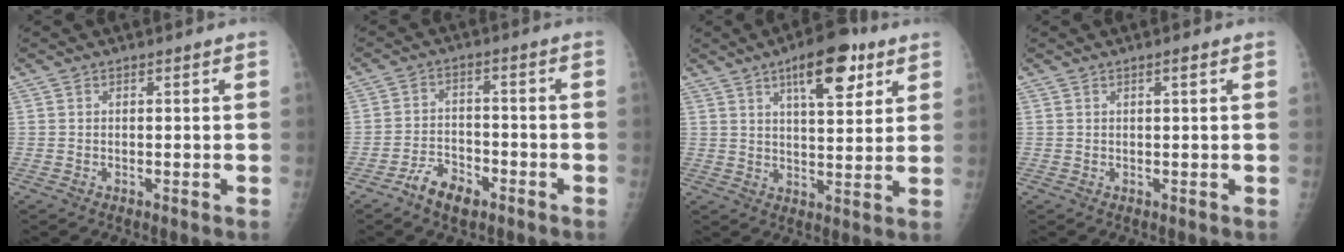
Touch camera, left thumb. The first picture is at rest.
{"total": 6.4, "force": [-4.3, 3.4, 3.3], "torque": [-0.051, 0.026, -0.075]}
{"total": 11.8, "force": [6.2, 4.5, 9.0], "torque": [-0.108, -0.025, 0.091]}
{"total": 1.0, "force": [0.4, 0.0, 0.9], "torque": [-0.015, 0.001, 0.006]}